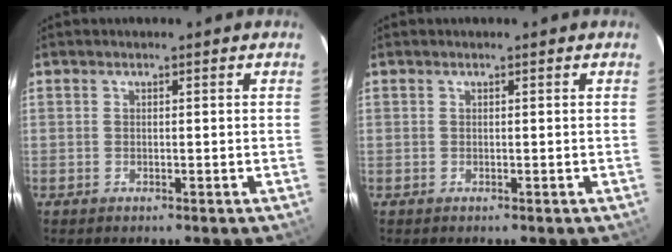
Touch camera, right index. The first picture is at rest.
{"total": 0.0}